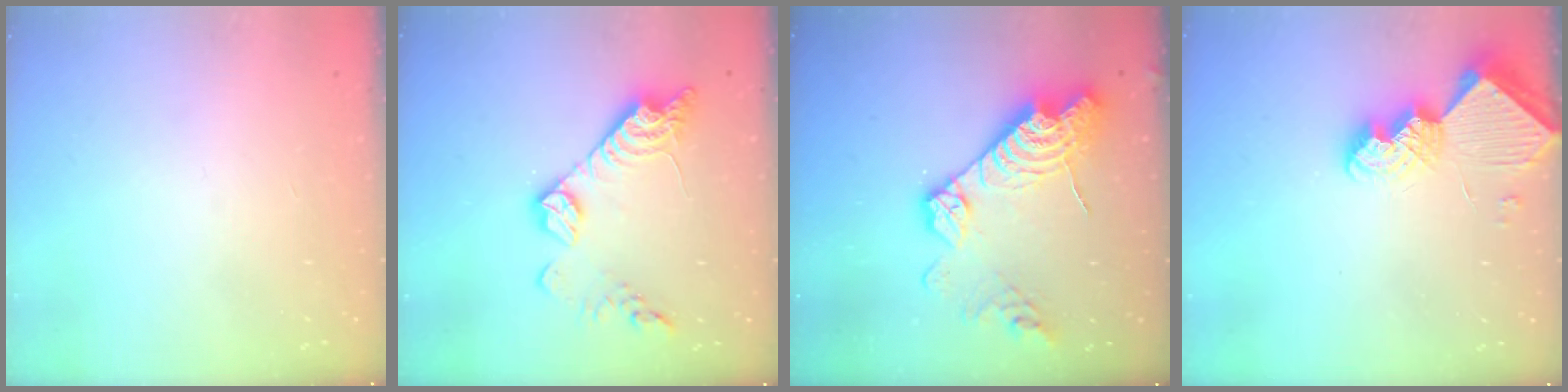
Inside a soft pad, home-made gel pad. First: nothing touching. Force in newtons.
{"total": 13.5, "press": 13.5, "slide": 0.7}
{"total": 18.2, "press": 18.1, "slide": 1.8}
{"total": 10.4, "press": 10.3, "slide": 0.8}